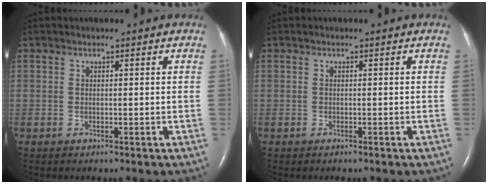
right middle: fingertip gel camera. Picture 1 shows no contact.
{"total": 0.0}